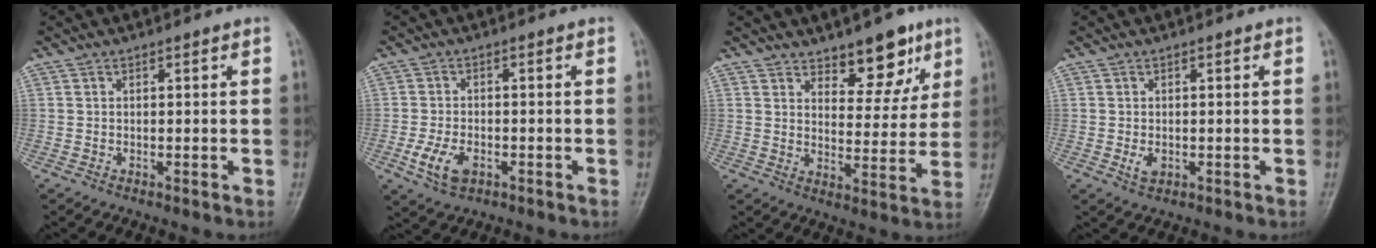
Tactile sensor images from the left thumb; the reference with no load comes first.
{"total": 6.0, "force": [-2.3, 3.6, 4.1], "torque": [-0.082, 0.001, -0.040]}
{"total": 9.5, "force": [6.3, 4.5, 5.4], "torque": [-0.038, -0.042, 0.094]}
{"total": 2.2, "force": [-0.2, 1.5, 1.6], "torque": [-0.025, -0.004, 0.000]}